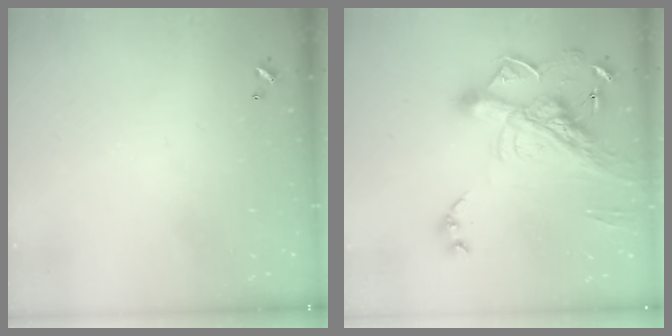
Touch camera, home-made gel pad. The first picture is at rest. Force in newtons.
{"total": 18.7, "press": 18.6, "slide": 2.4}